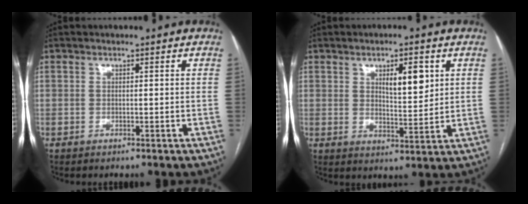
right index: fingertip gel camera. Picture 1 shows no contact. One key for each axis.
{"total": 6.3, "fx": 2.5, "fy": 1.8, "fz": 5.5, "tx": -0.090, "ty": -0.004, "tz": 0.043}